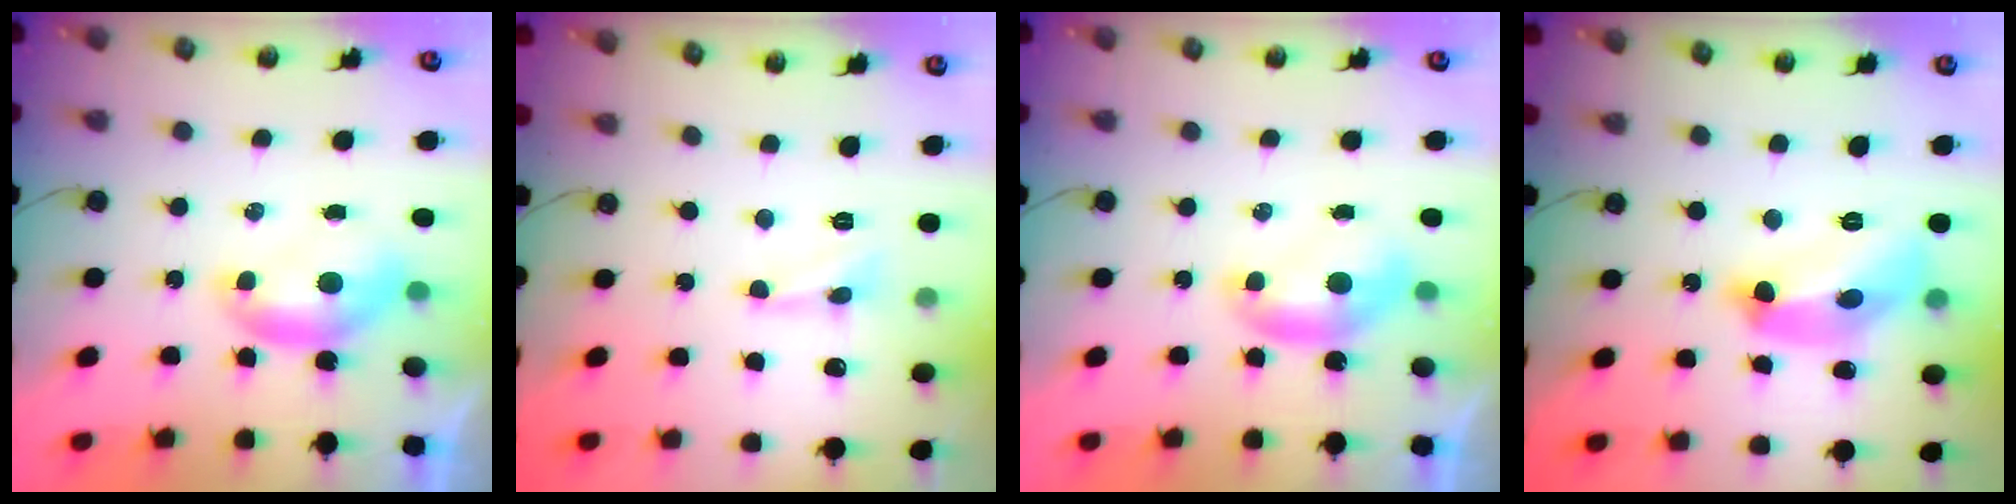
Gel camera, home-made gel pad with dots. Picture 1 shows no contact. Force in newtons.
{"total": 3.5, "press": 3.4, "slide": 0.8}
{"total": 0.0}
{"total": 13.6, "press": 13.5, "slide": 1.0}